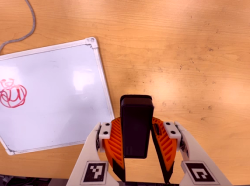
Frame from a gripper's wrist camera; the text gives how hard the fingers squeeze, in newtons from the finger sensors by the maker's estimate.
{"total": 6.9, "left": 5.6, "right": 8.3}